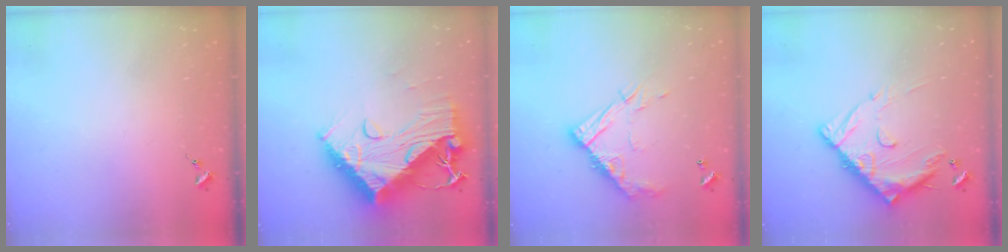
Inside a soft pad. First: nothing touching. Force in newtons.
{"total": 21.2, "press": 21.1, "slide": 2.0}
{"total": 12.5, "press": 12.5, "slide": 1.0}
{"total": 16.1, "press": 16.0, "slide": 1.3}